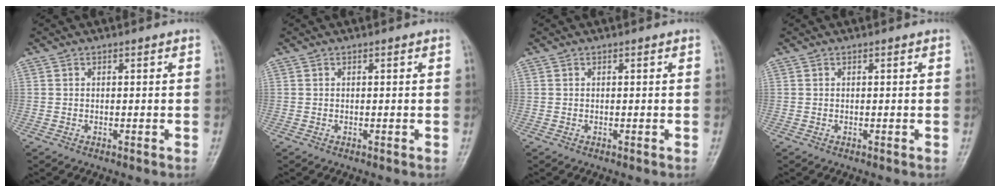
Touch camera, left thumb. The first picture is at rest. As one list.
[{"total": 0.0}, {"total": 0.0}, {"total": 0.0}]